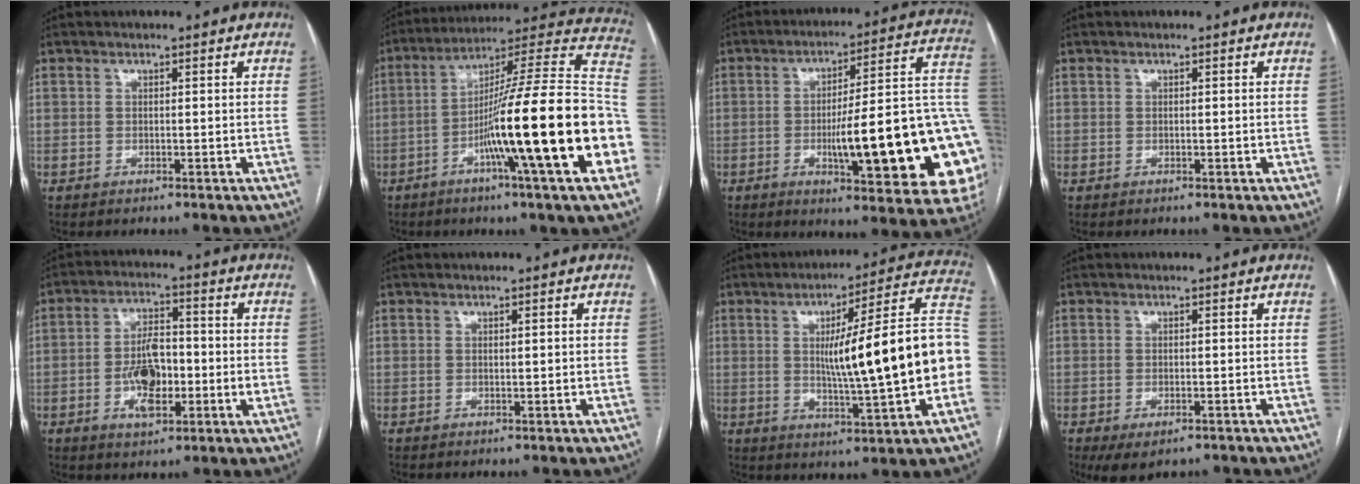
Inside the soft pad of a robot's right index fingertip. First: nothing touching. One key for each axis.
{"total": 27.5, "fx": -7.0, "fy": -0.3, "fz": 26.6, "tx": -0.322, "ty": -0.006, "tz": -0.129}
{"total": 25.7, "fx": -4.6, "fy": 3.8, "fz": 25.0, "tx": -0.240, "ty": 0.011, "tz": -0.060}
{"total": 0.0}
{"total": 8.9, "fx": -1.9, "fy": 3.8, "fz": 7.8, "tx": -0.149, "ty": 0.010, "tz": -0.031}
{"total": 0.7, "fx": 0.0, "fy": 0.0, "fz": 0.7, "tx": -0.014, "ty": 0.001, "tz": 0.002}
{"total": 21.5, "fx": -0.7, "fy": 1.0, "fz": 21.5, "tx": -0.256, "ty": 0.034, "tz": -0.009}
{"total": 4.6, "fx": -2.9, "fy": 2.1, "fz": 2.9, "tx": -0.048, "ty": -0.008, "tz": -0.041}